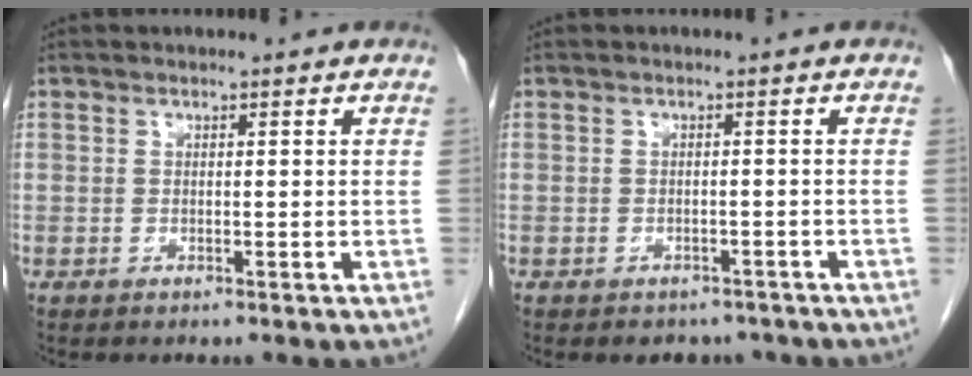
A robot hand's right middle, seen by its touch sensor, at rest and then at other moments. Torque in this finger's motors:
{"motor_torque": [0.04, -0.03, -0.01, 0.00]}